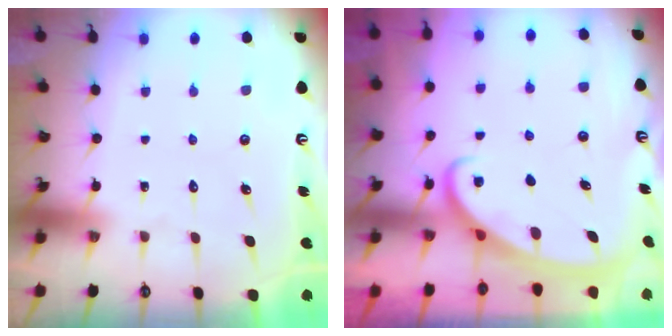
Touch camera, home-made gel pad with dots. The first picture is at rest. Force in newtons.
{"total": 2.6, "press": 2.6, "slide": 0.3}